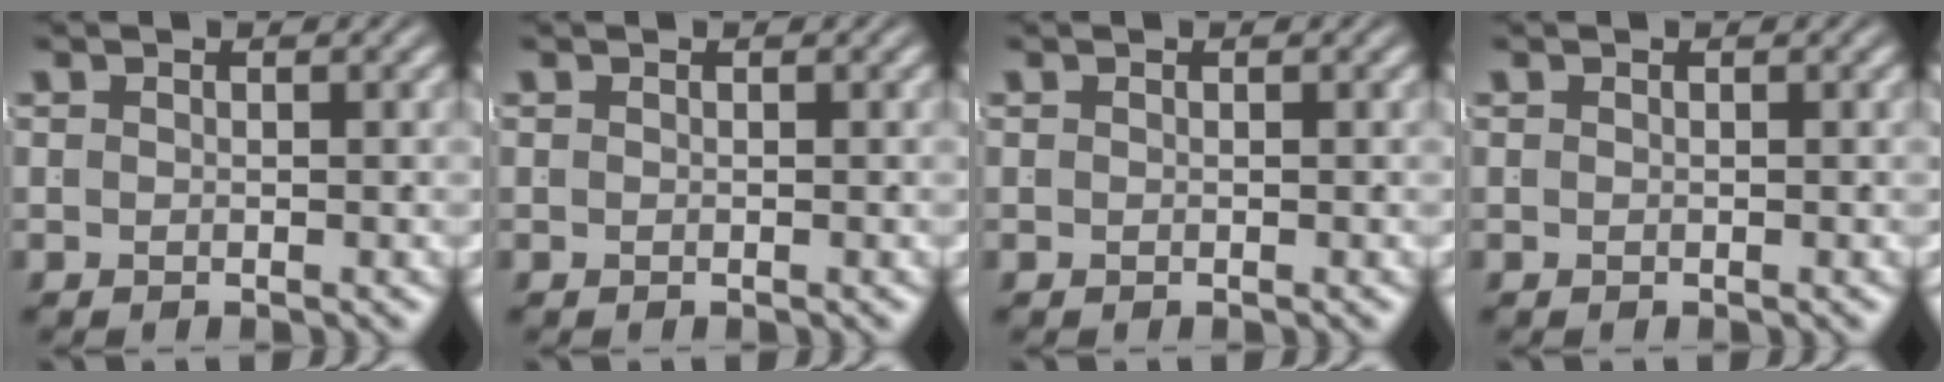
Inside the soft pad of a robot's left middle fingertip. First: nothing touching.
{"total": 0.0}
{"total": 0.0}
{"total": 0.0}